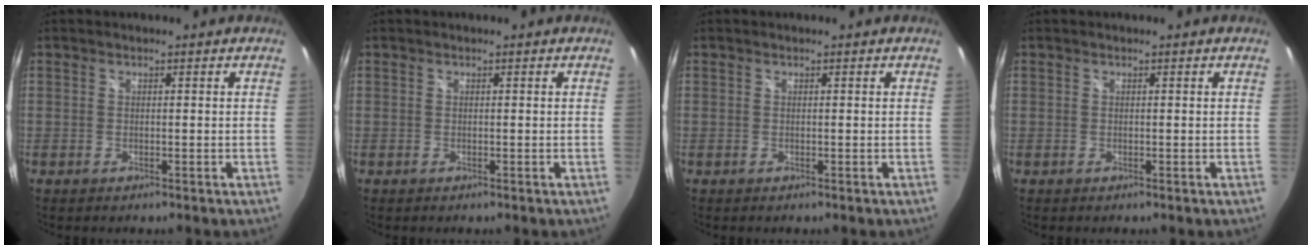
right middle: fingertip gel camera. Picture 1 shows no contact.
{"total": 0.0}
{"total": 0.0}
{"total": 0.0}